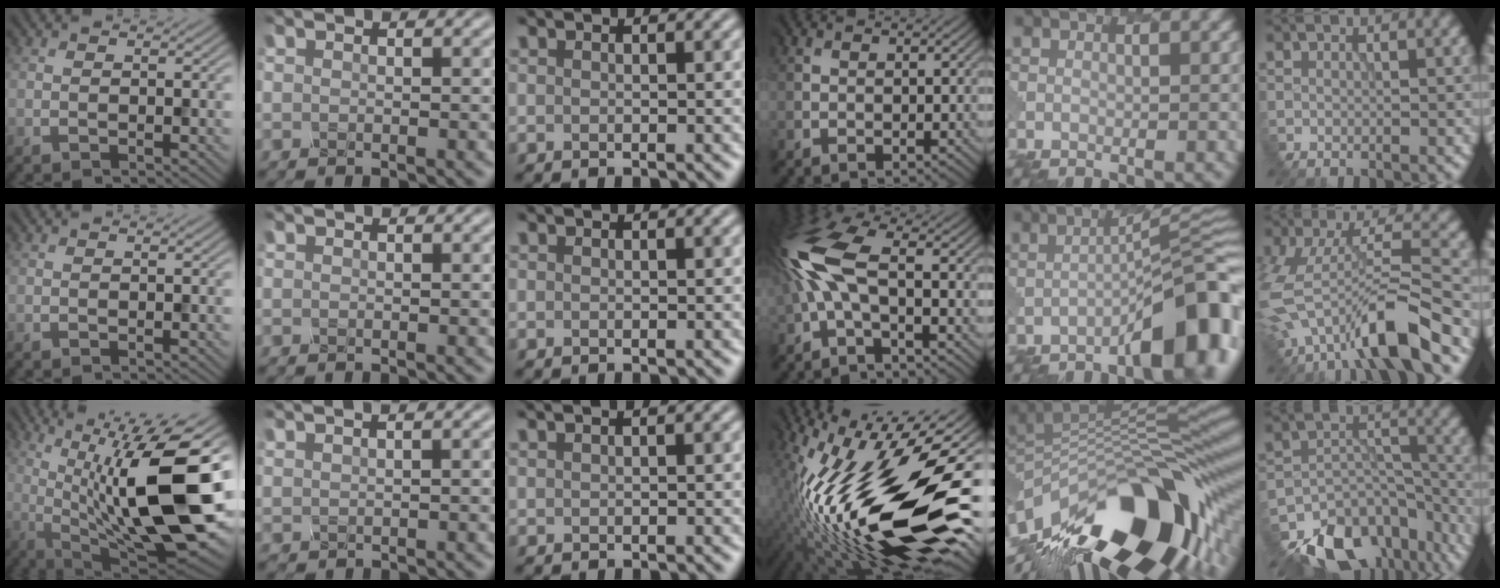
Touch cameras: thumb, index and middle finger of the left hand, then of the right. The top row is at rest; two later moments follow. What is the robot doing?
{"motion": "disassemble", "object": "battery cover"}